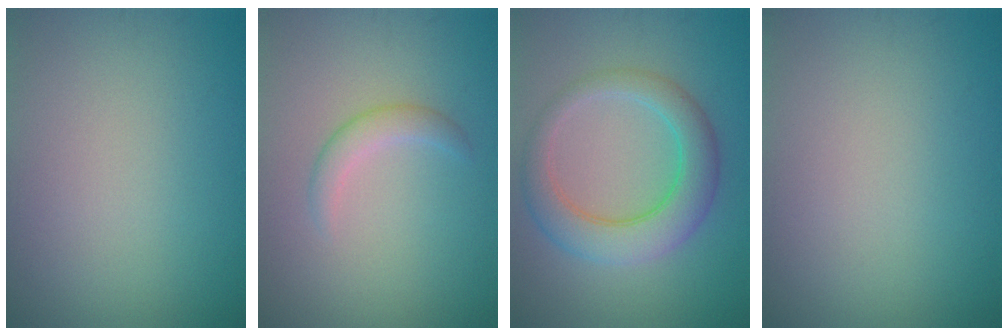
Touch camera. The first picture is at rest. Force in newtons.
{"total": 1.6, "press": 1.6, "slide": 0.1}
{"total": 5.1, "press": 5.1, "slide": 0.3}
{"total": 0.0}